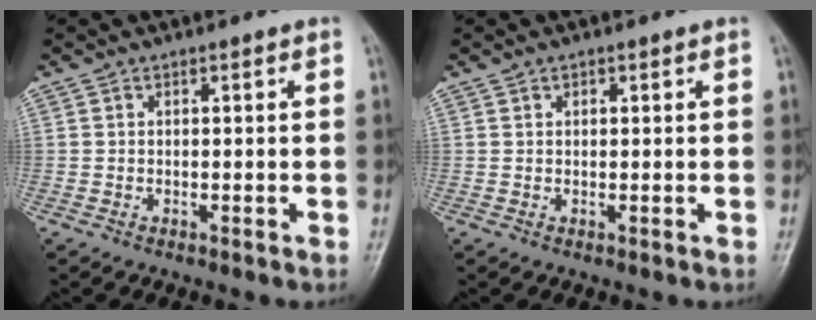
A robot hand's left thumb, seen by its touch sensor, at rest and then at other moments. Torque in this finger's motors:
{"motor_torque": [-0.38, -0.14, -0.33, 0.21, -0.01]}